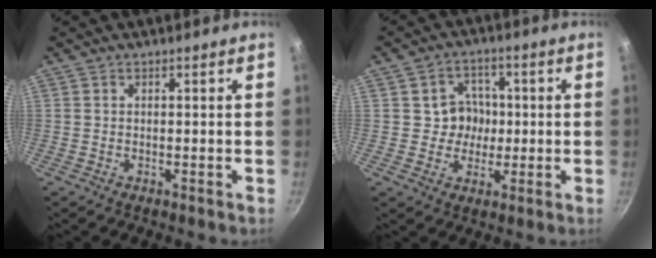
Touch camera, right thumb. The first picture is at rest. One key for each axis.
{"total": 6.6, "fx": 0.0, "fy": 6.1, "fz": 2.5, "tx": 0.004, "ty": 0.006, "tz": -0.006}